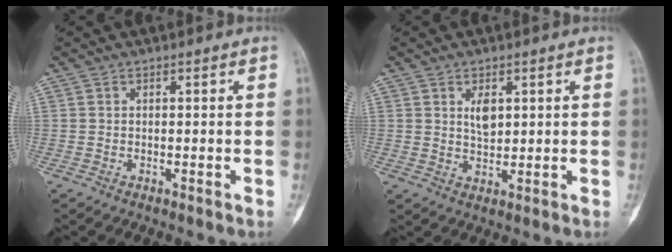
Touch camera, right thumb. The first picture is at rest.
{"total": 3.9, "force": [1.3, 2.1, 2.9], "torque": [-0.041, -0.012, 0.026]}